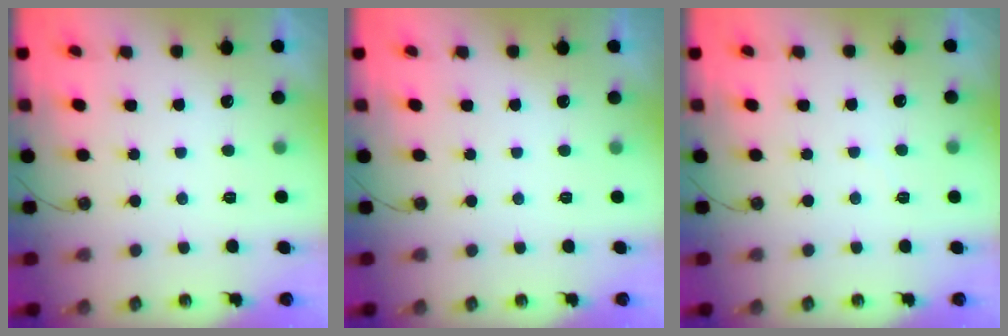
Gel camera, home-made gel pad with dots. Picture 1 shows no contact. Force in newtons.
{"total": 0.0}
{"total": 2.4, "press": 2.4, "slide": 0.4}